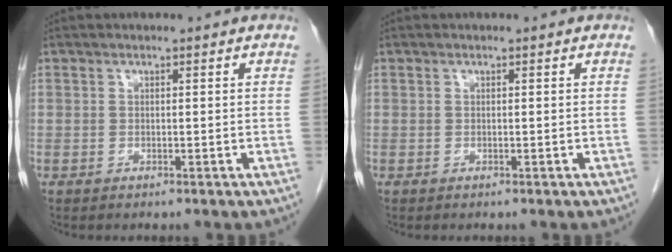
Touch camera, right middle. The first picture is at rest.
{"total": 0.0}